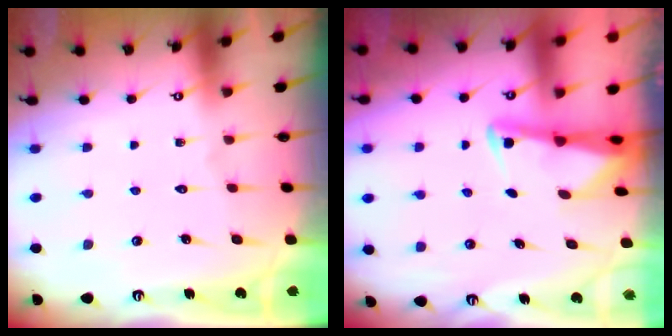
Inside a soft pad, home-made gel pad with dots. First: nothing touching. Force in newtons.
{"total": 2.3, "press": 2.2, "slide": 0.3}